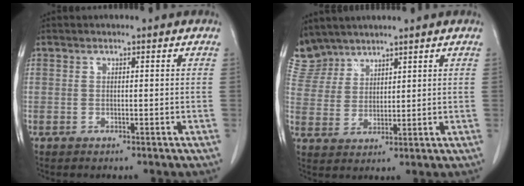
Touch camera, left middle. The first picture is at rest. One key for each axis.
{"total": 7.0, "fx": 6.5, "fy": 2.6, "fz": -0.1, "tx": -0.004, "ty": 0.005, "tz": 0.144}